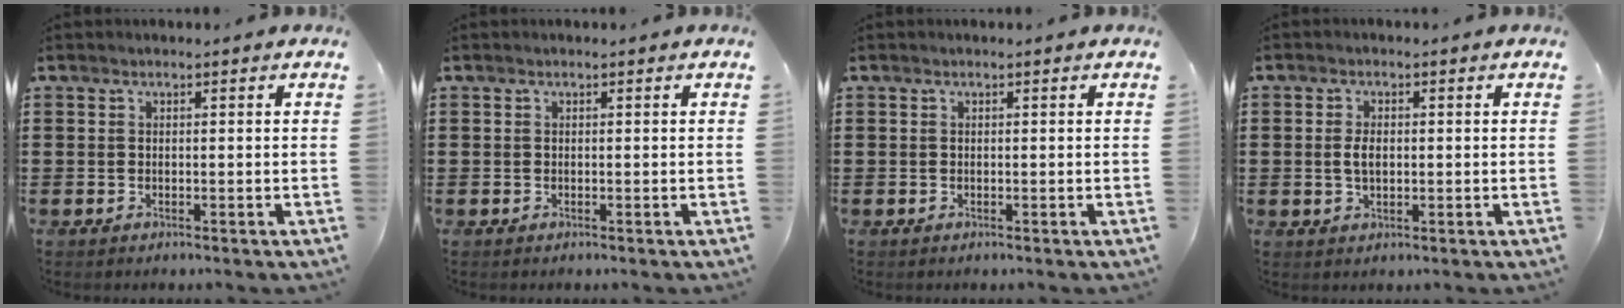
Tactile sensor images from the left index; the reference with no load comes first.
{"total": 0.0}
{"total": 0.0}
{"total": 2.8, "force": [0.2, 1.4, 2.4], "torque": [-0.050, 0.005, 0.002]}